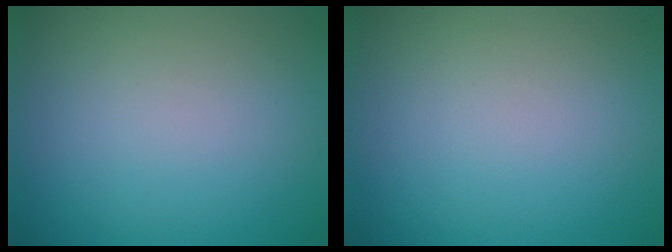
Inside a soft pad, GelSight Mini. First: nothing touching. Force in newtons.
{"total": 0.0}